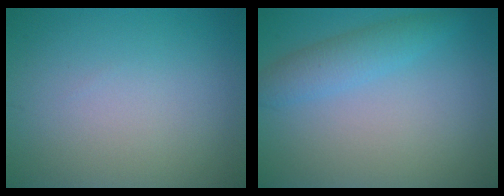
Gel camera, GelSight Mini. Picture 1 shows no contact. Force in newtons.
{"total": 2.7, "press": 2.7, "slide": 0.1}